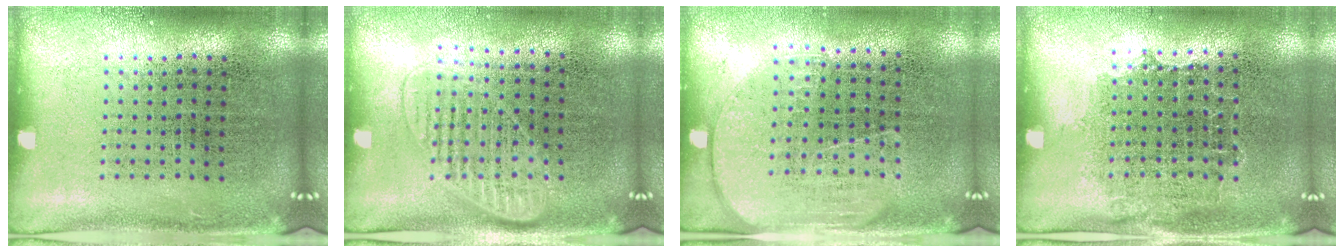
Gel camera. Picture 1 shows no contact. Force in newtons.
{"total": 1.4, "press": 1.2, "slide": 0.6}
{"total": 1.7, "press": 1.5, "slide": 0.9}
{"total": 1.0, "press": 0.9, "slide": 0.5}